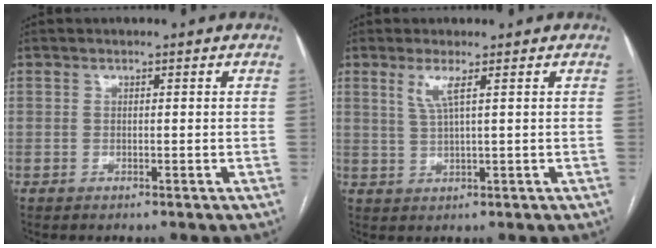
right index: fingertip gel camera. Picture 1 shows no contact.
{"total": 3.1, "force": [1.5, -0.2, 2.8], "torque": [-0.063, -0.004, 0.032]}